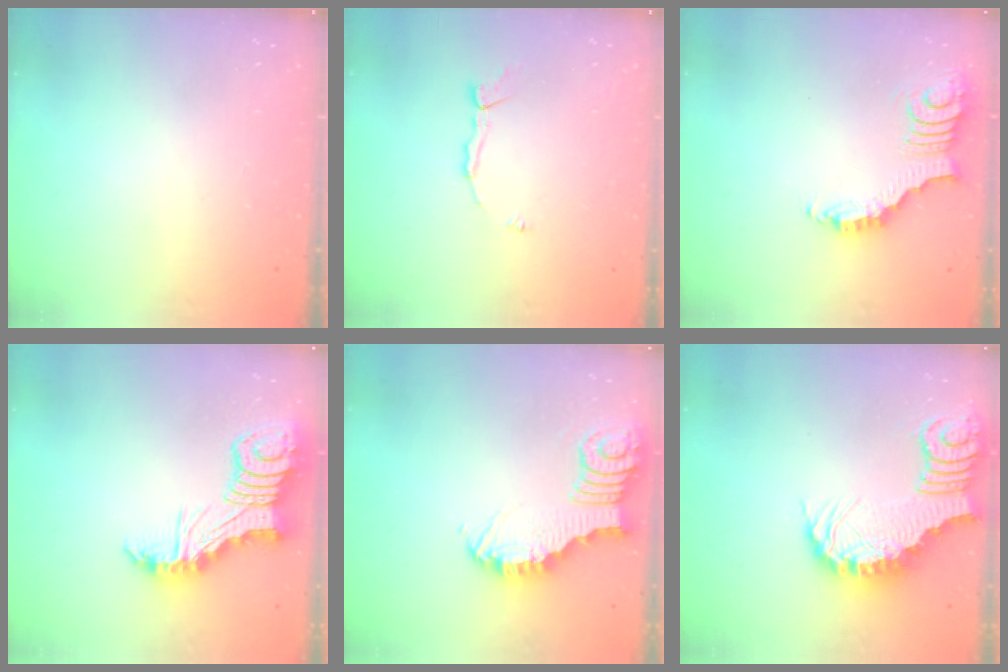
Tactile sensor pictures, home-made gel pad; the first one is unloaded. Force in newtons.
{"total": 5.2, "press": 5.2, "slide": 0.6}
{"total": 3.8, "press": 3.7, "slide": 0.5}
{"total": 9.0, "press": 9.0, "slide": 0.9}
{"total": 3.8, "press": 3.8, "slide": 0.3}
{"total": 3.1, "press": 3.0, "slide": 0.7}